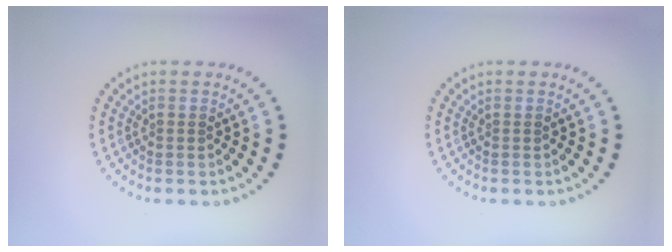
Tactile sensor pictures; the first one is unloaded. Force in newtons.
{"total": 0.0}